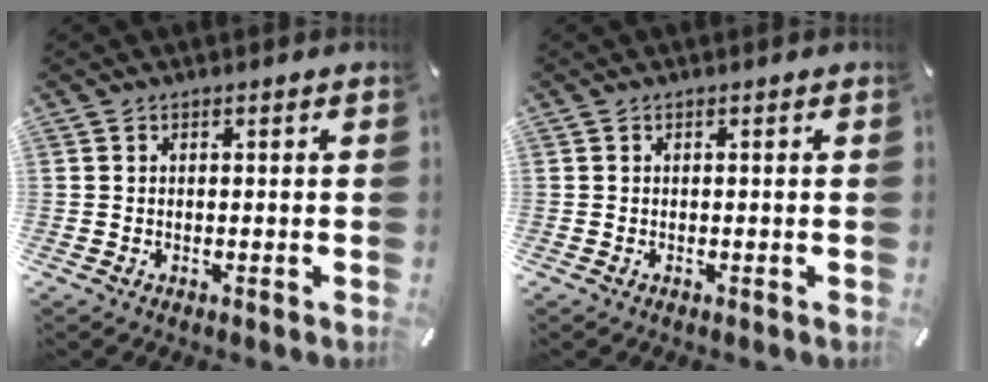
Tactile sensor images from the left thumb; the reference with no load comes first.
{"total": 0.0}